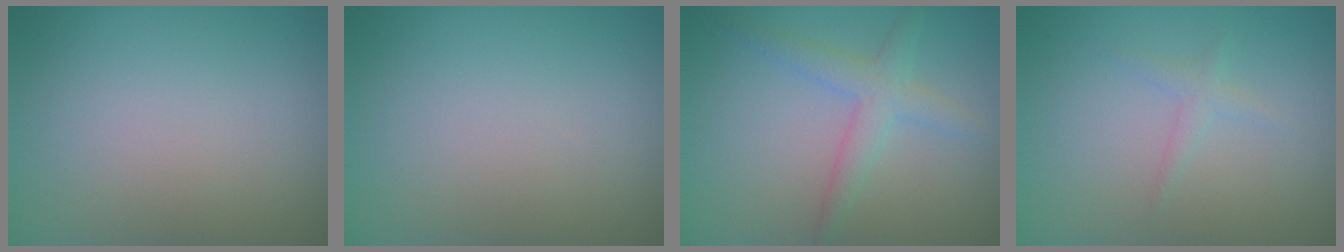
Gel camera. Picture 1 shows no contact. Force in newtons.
{"total": 0.0}
{"total": 2.7, "press": 2.7, "slide": 0.0}
{"total": 1.0, "press": 1.0, "slide": 0.1}